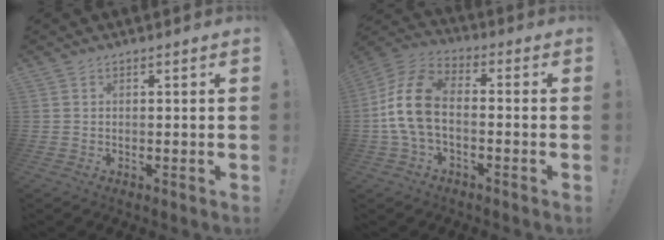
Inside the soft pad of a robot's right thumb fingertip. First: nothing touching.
{"total": 13.8, "force": [-1.1, 8.3, 11.0], "torque": [-0.229, 0.022, -0.015]}